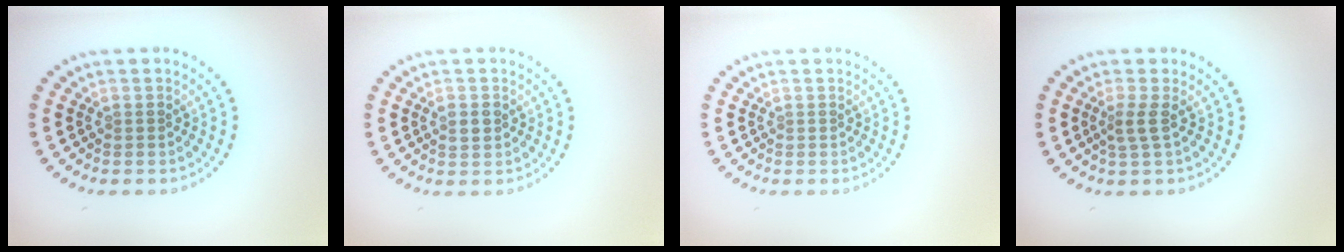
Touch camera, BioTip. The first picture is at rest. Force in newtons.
{"total": 1.2, "press": 1.2, "slide": 0.2}
{"total": 0.0}
{"total": 1.7, "press": 1.2, "slide": 1.3}